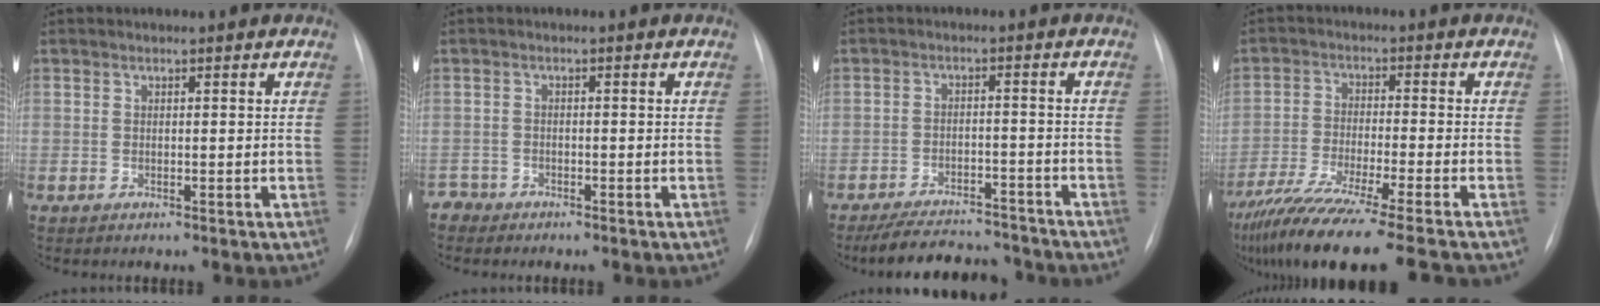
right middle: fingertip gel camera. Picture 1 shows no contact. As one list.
[{"total": 1.7, "force": [-1.4, 0.7, -0.6], "torque": [0.010, 0.002, -0.027]}, {"total": 11.5, "force": [-10.5, 2.9, 3.6], "torque": [-0.053, 0.005, -0.149]}, {"total": 16.1, "force": [-13.0, -0.6, 9.5], "torque": [-0.173, -0.051, -0.218]}]